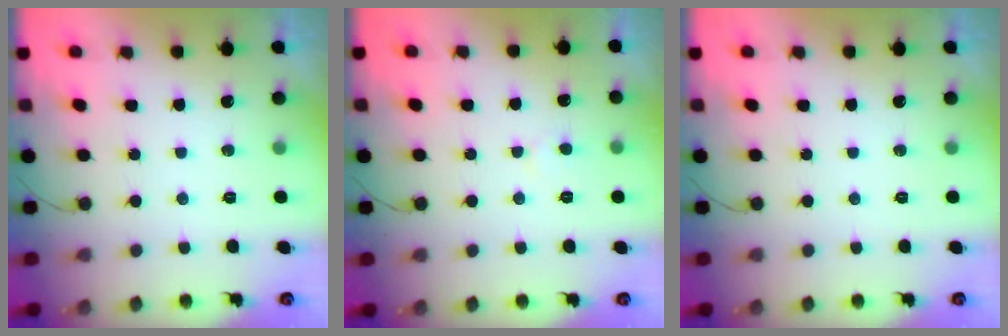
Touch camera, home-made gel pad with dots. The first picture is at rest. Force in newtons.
{"total": 2.0, "press": 2.0, "slide": 0.2}
{"total": 0.0}